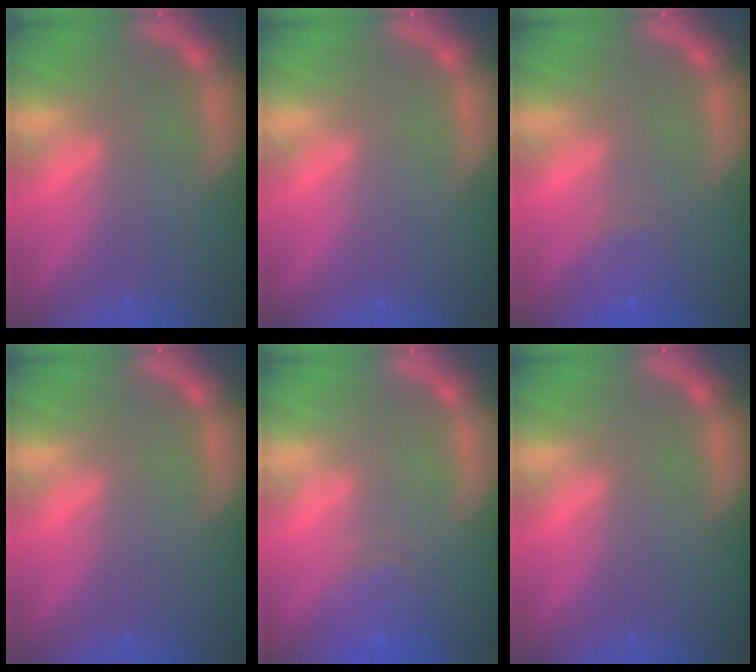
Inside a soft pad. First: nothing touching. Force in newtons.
{"total": 0.0}
{"total": 3.0}
{"total": 0.0}
{"total": 3.5}
{"total": 0.0}